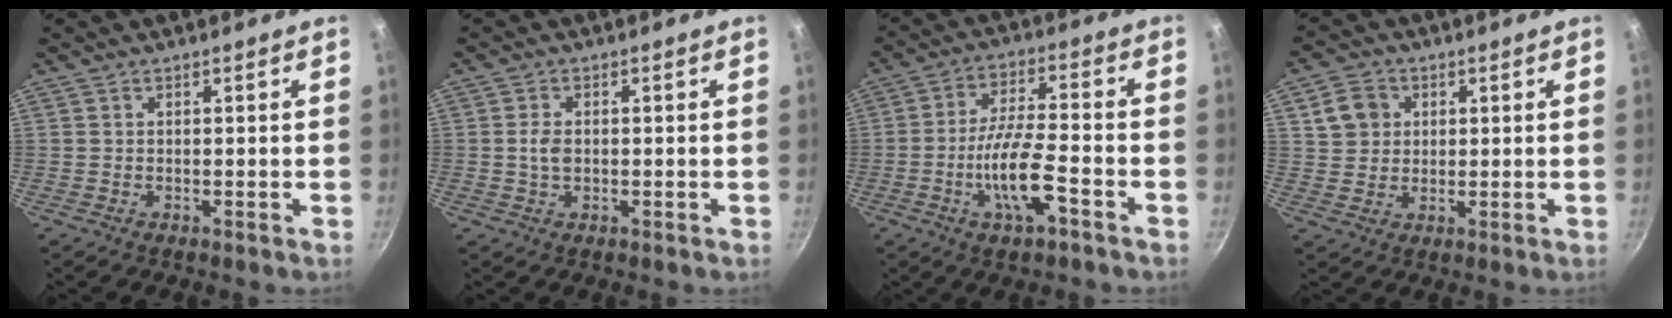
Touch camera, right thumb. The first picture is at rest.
{"total": 2.9, "force": [0.0, 2.0, 2.2], "torque": [-0.034, 0.003, -0.003]}
{"total": 10.9, "force": [-4.5, 2.9, 9.5], "torque": [-0.176, 0.025, -0.087]}
{"total": 6.3, "force": [2.0, 5.5, 2.5], "torque": [-0.021, 0.005, 0.034]}